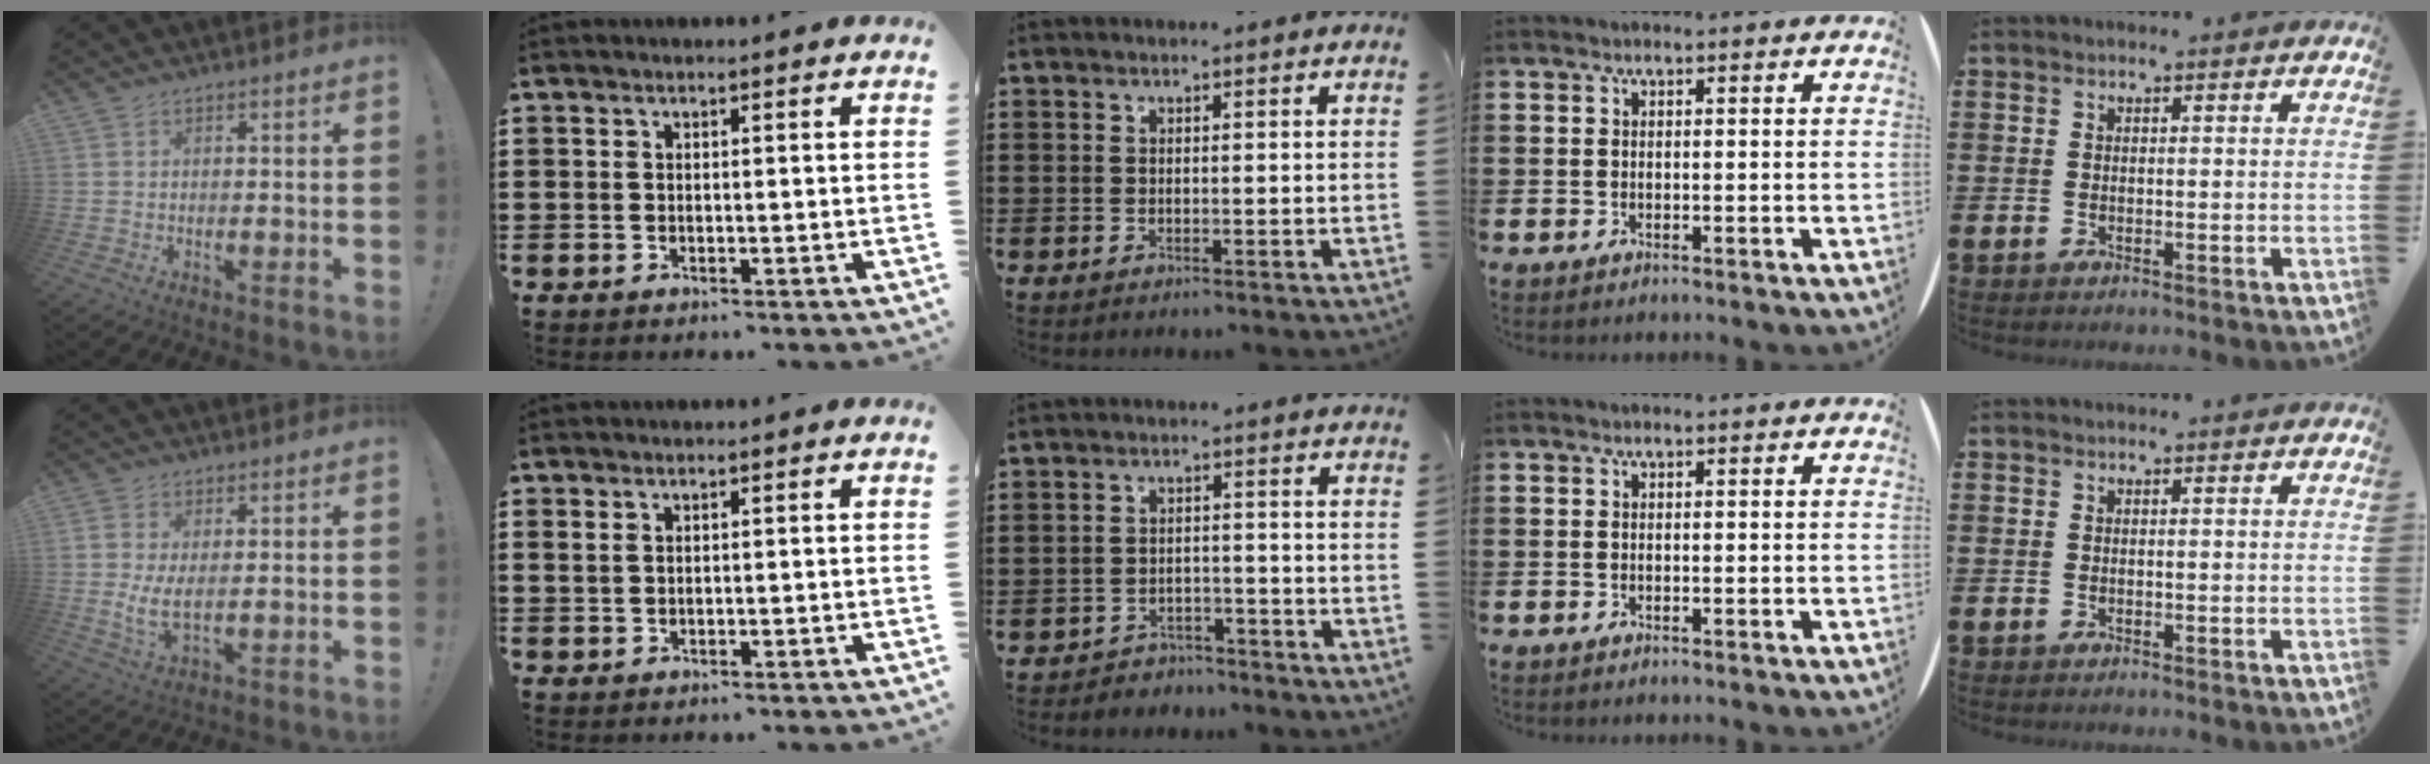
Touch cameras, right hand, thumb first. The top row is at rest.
{"thumb": {"total": 6.5, "force": [1.0, 3.2, 5.6], "torque": [-0.101, -0.016, 0.019]}, "index": {"total": 0.9, "force": [0.6, 0.5, 0.4], "torque": [-0.010, 0.003, 0.011]}, "middle": {"total": 2.8, "force": [-2.7, 0.6, -0.2], "torque": [-0.005, 0.001, -0.060]}}